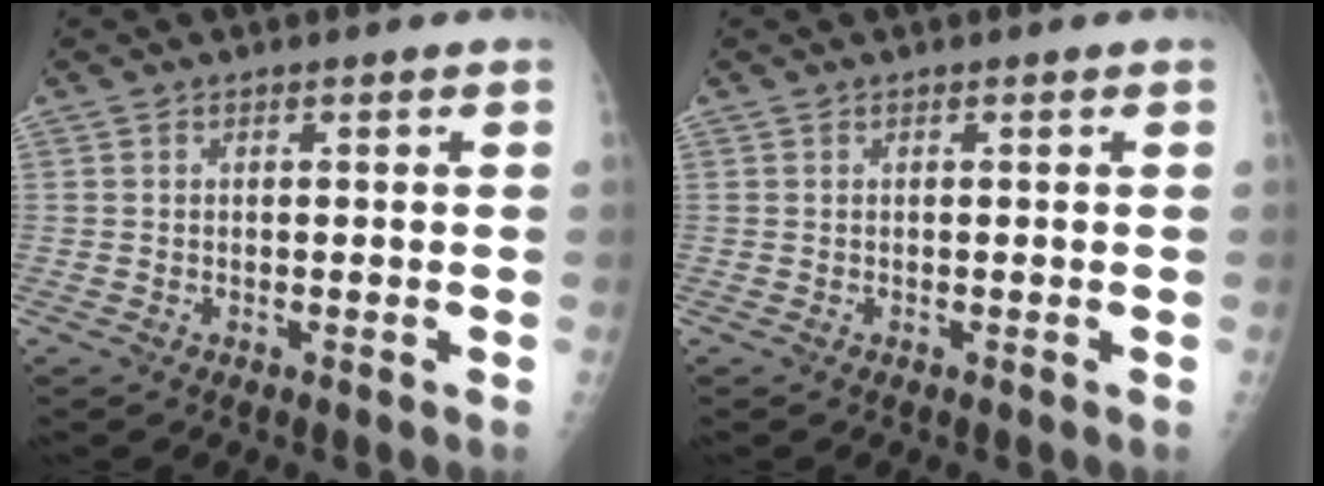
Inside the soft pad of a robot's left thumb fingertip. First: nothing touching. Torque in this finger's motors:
{"motor_torque": [0.11, -0.05, 0.02, -0.01, 0.01]}